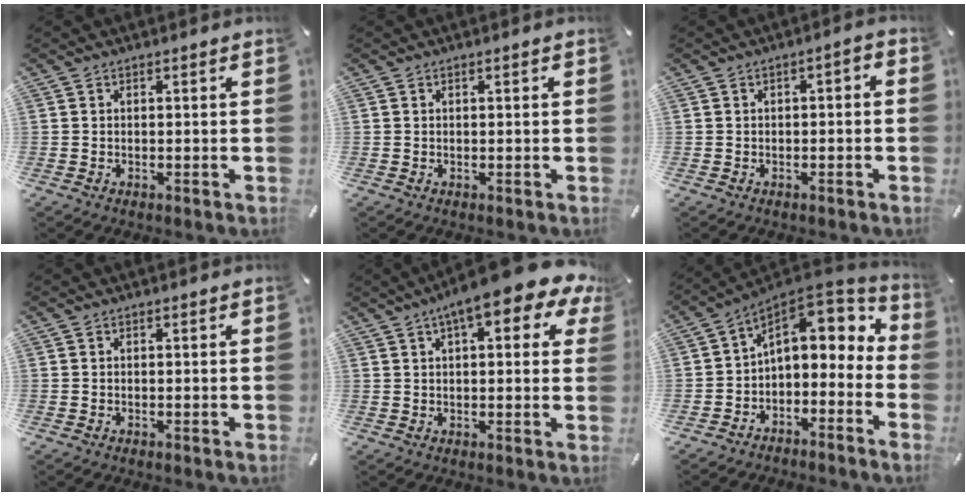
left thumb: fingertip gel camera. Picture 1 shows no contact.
{"total": 0.0}
{"total": 2.5, "force": [-1.6, 1.0, 1.6], "torque": [-0.027, 0.012, -0.031]}
{"total": 0.0}
{"total": 12.7, "force": [7.5, 3.6, 9.6], "torque": [-0.149, -0.029, 0.122]}
{"total": 9.9, "force": [3.1, 6.9, 6.4], "torque": [-0.089, -0.025, 0.057]}